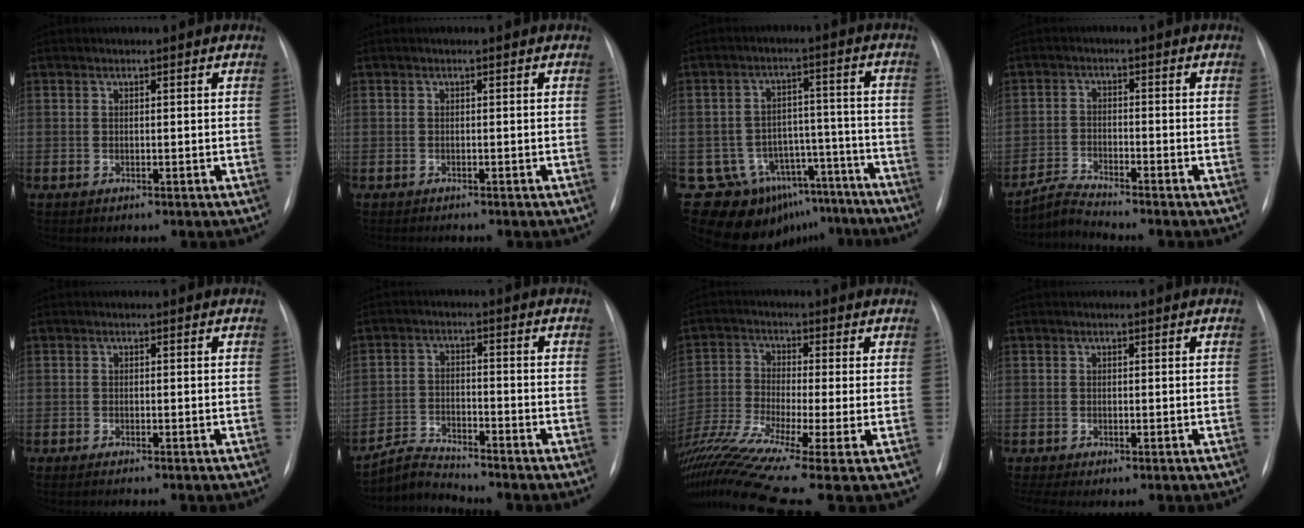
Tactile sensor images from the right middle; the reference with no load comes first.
{"total": 0.9, "force": [-0.8, -0.1, 0.3], "torque": [-0.007, -0.004, -0.010]}
{"total": 15.1, "force": [-11.2, 9.9, 2.1], "torque": [-0.024, 0.068, -0.142]}
{"total": 3.9, "force": [-3.7, -1.2, -0.2], "torque": [-0.008, -0.022, -0.074]}
{"total": 2.4, "force": [-2.0, -0.1, 1.3], "torque": [-0.015, -0.001, -0.025]}
{"total": 5.1, "force": [-5.0, -0.7, -0.7], "torque": [0.003, -0.010, -0.093]}
{"total": 14.1, "force": [-9.8, -1.3, 10.1], "torque": [-0.215, -0.028, -0.179]}
{"total": 1.8, "force": [-1.3, 0.2, 1.2], "torque": [-0.025, -0.008, -0.021]}